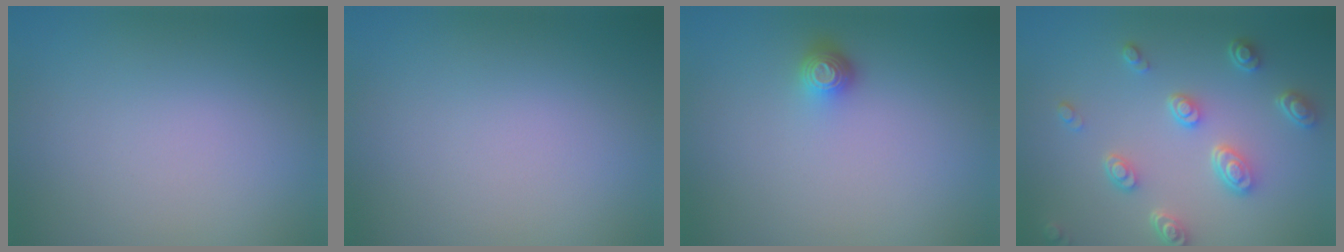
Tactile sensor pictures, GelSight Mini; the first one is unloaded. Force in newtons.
{"total": 0.0}
{"total": 1.6, "press": 1.1, "slide": 1.0}
{"total": 4.4, "press": 3.4, "slide": 2.9}